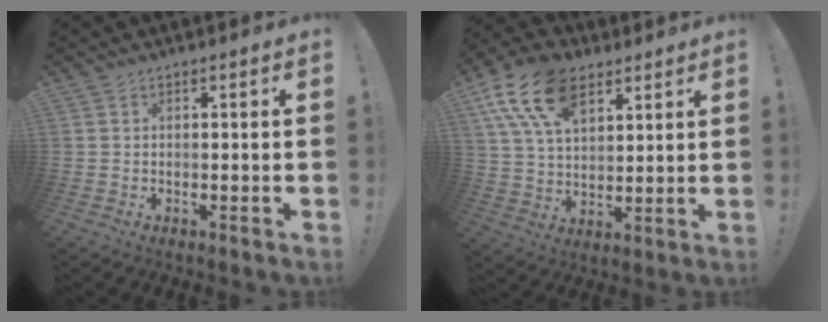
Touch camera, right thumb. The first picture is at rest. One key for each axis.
{"total": 17.6, "fx": 9.5, "fy": 10.4, "fz": 10.6, "tx": -0.188, "ty": -0.039, "tz": 0.174}